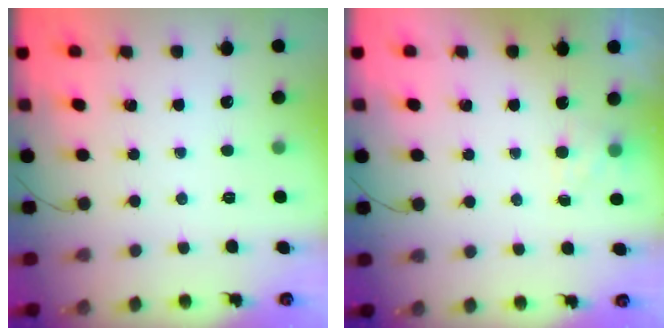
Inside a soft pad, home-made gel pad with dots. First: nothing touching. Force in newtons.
{"total": 4.3, "press": 4.1, "slide": 1.2}